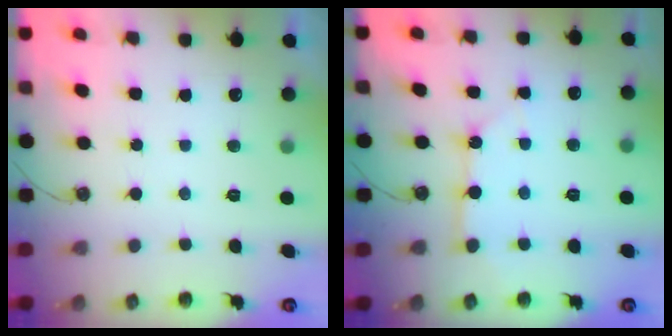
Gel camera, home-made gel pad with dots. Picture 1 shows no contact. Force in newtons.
{"total": 4.4, "press": 4.4, "slide": 0.5}